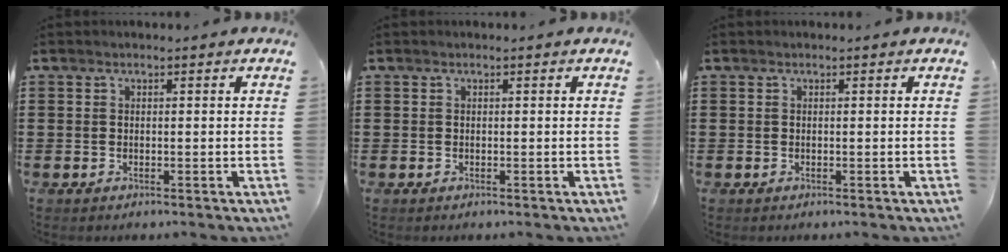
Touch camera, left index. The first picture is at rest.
{"total": 0.0}
{"total": 0.0}